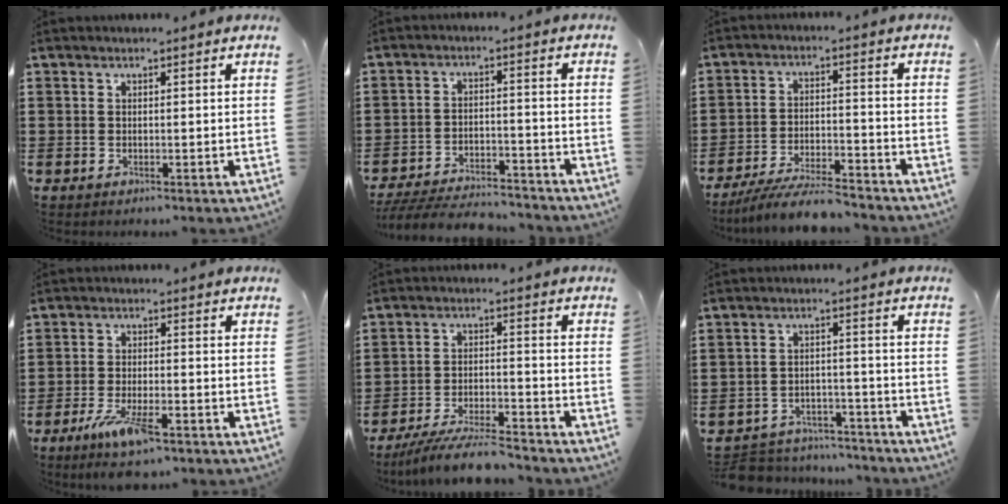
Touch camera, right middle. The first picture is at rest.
{"total": 5.9, "force": [-5.7, 0.6, 1.3], "torque": [-0.030, 0.004, -0.115]}
{"total": 6.8, "force": [-6.3, 0.5, 2.5], "torque": [-0.054, -0.003, -0.123]}
{"total": 7.0, "force": [-4.1, 1.5, 5.5], "torque": [-0.110, -0.015, -0.070]}
{"total": 7.1, "force": [-6.6, 0.5, 2.7], "torque": [-0.056, -0.004, -0.126]}
{"total": 5.1, "force": [-5.0, 0.9, 0.2], "torque": [-0.010, 0.011, -0.105]}